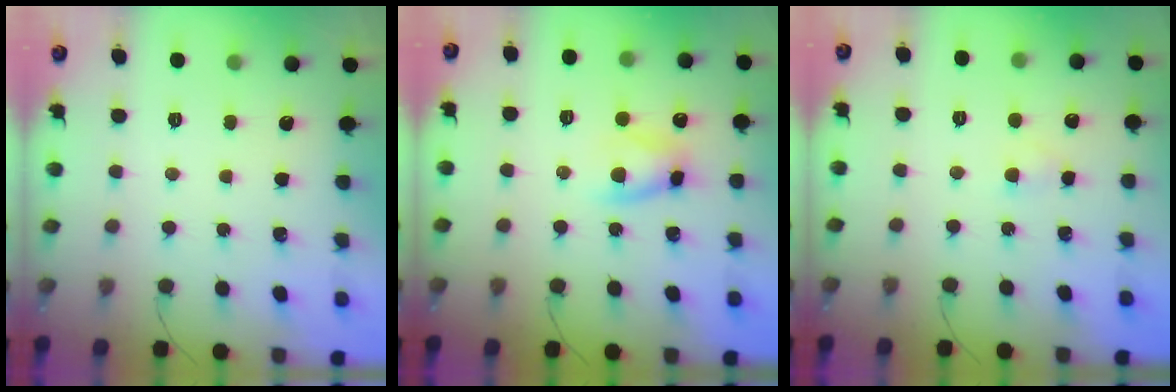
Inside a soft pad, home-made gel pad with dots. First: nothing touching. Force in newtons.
{"total": 7.3, "press": 7.2, "slide": 1.1}
{"total": 1.8, "press": 1.5, "slide": 0.9}